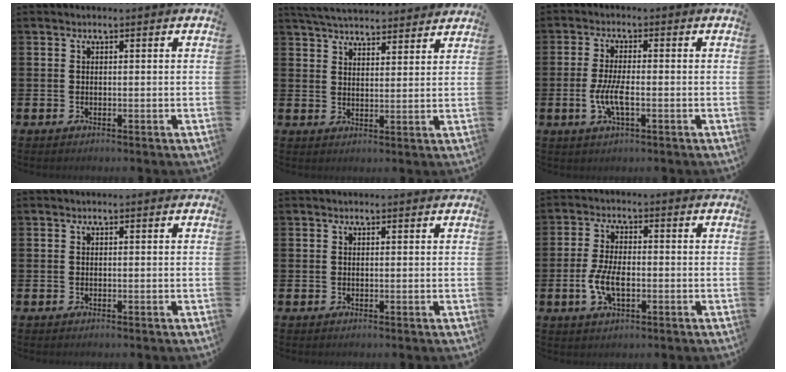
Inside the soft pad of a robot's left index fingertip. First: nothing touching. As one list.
[{"total": 5.0, "force": [4.9, 0.6, 0.6], "torque": [-0.027, -0.027, 0.089]}, {"total": 4.3, "force": [-1.1, 1.3, 4.0], "torque": [-0.087, 0.002, -0.022]}, {"total": 0.0}, {"total": 0.0}, {"total": 5.2, "force": [-1.1, 2.5, 4.4], "torque": [-0.088, 0.001, -0.022]}]